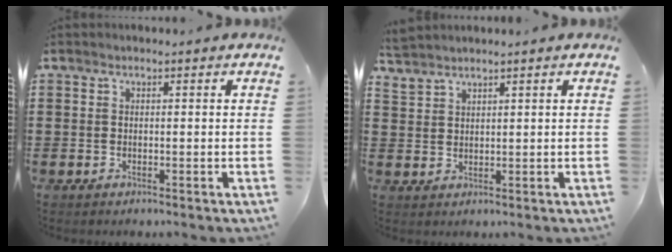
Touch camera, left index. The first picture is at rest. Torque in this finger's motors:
{"motor_torque": [-0.04, 0.02, -0.48, -0.21]}